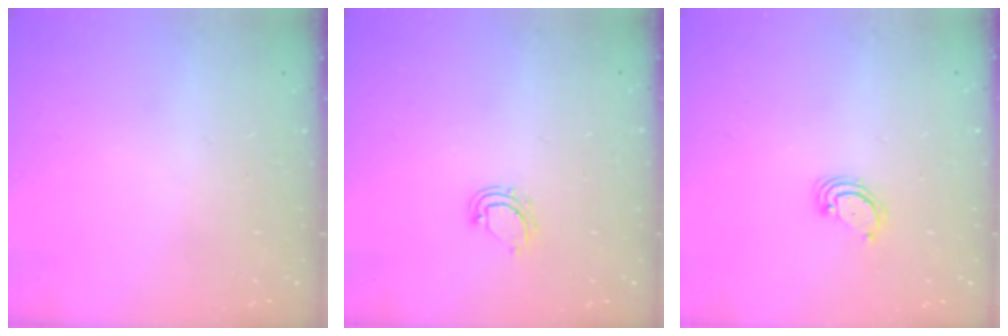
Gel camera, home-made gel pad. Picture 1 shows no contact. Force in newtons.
{"total": 5.4, "press": 5.4, "slide": 0.4}
{"total": 2.9, "press": 2.9, "slide": 0.3}